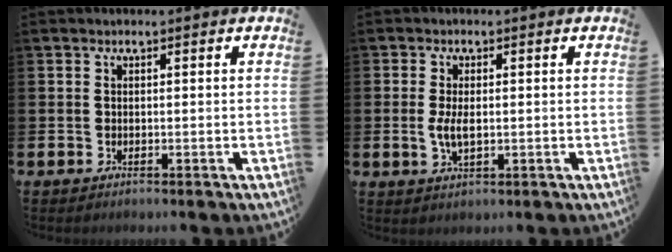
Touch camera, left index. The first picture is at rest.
{"total": 3.1, "force": [0.0, 1.4, 2.7], "torque": [-0.053, 0.005, -0.002]}